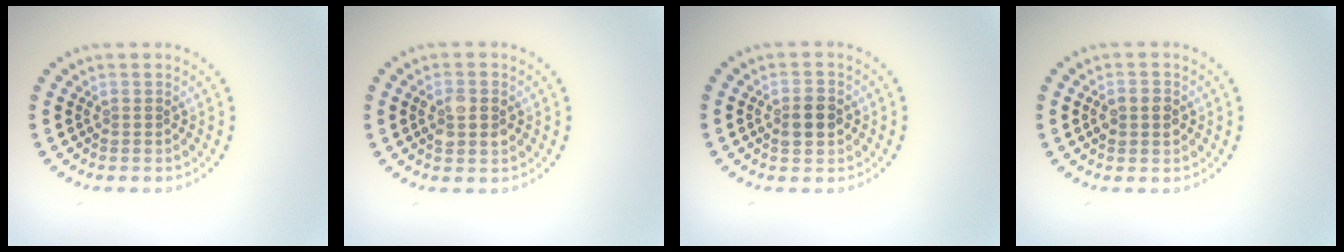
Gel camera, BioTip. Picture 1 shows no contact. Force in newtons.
{"total": 2.7, "press": 2.7, "slide": 0.2}
{"total": 2.9, "press": 2.9, "slide": 0.1}
{"total": 2.6, "press": 2.6, "slide": 0.0}